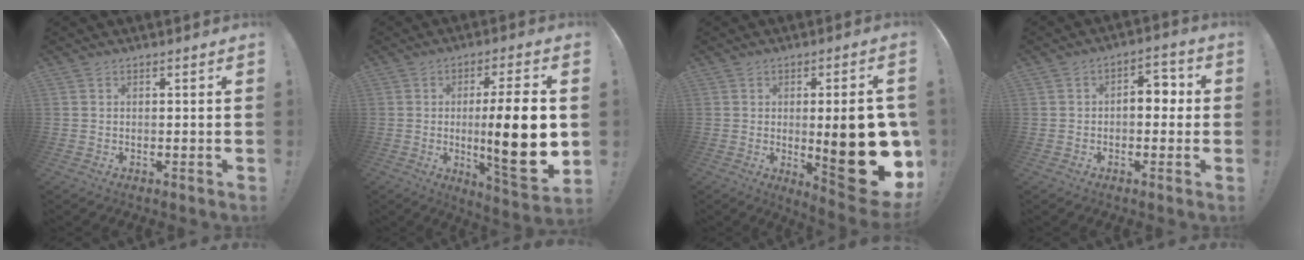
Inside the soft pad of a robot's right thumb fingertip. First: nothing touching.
{"total": 18.8, "force": [-0.9, 2.9, 18.5], "torque": [-0.297, -0.014, -0.016]}
{"total": 22.5, "force": [-2.5, 6.6, 21.3], "torque": [-0.282, -0.011, -0.026]}
{"total": 6.7, "force": [0.2, 4.2, 5.3], "torque": [-0.072, 0.006, -0.002]}